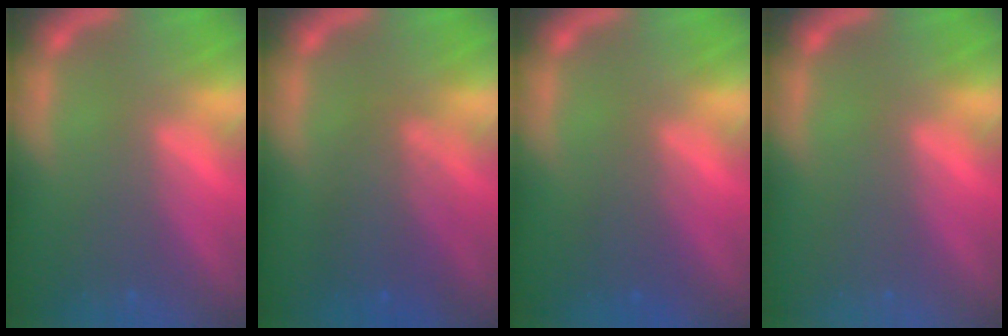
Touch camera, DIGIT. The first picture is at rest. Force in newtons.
{"total": 4.5}
{"total": 2.0}
{"total": 0.0}